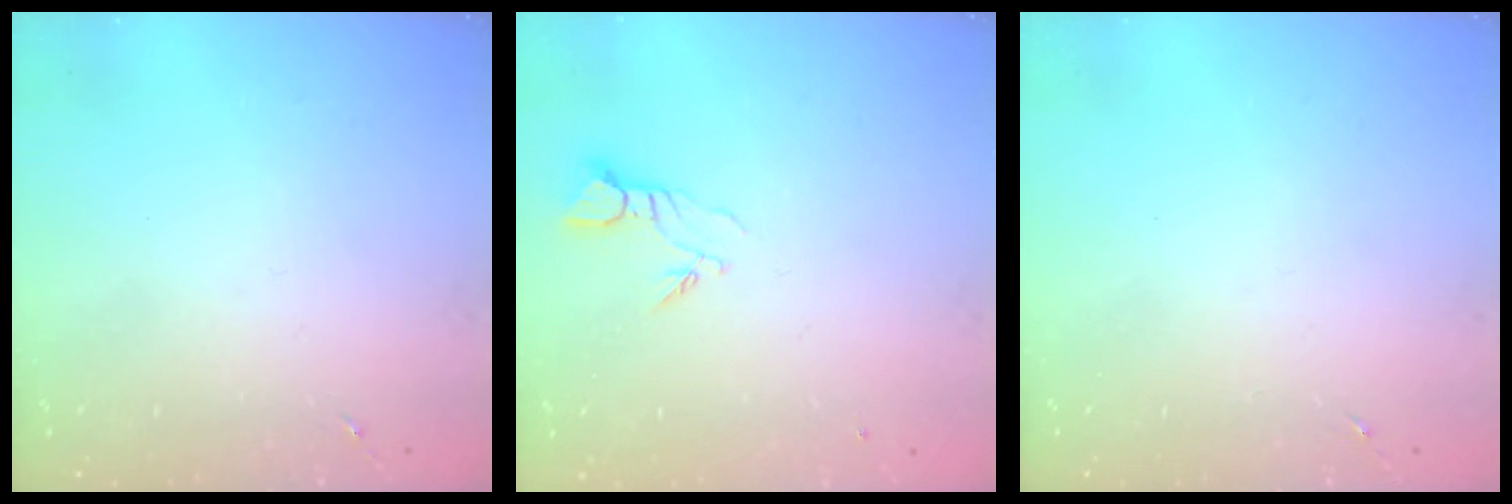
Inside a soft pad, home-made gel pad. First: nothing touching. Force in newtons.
{"total": 3.8, "press": 3.8, "slide": 0.3}
{"total": 0.0}